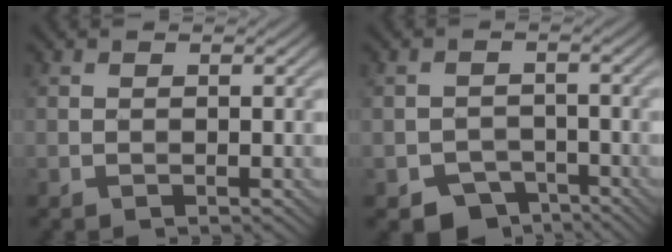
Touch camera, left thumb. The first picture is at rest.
{"total": 4.5, "force": [-3.1, 2.8, 1.5], "torque": [-0.021, -0.006, -0.057]}